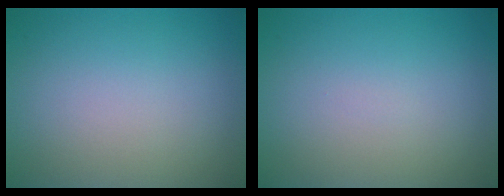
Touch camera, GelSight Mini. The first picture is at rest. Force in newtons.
{"total": 0.0}